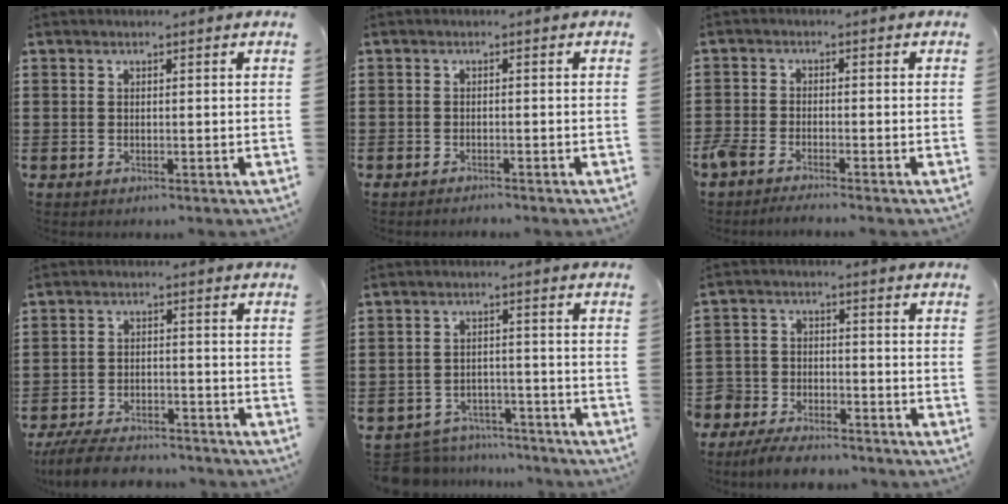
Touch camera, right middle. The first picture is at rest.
{"total": 0.9, "force": [-0.9, 0.0, 0.0], "torque": [-0.002, 0.001, -0.020]}
{"total": 2.7, "force": [-2.6, 0.3, 0.8], "torque": [-0.038, -0.005, -0.060]}
{"total": 6.0, "force": [-5.6, 1.0, 1.7], "torque": [-0.036, 0.005, -0.109]}
{"total": 5.5, "force": [-5.4, 0.8, 0.2], "torque": [-0.010, 0.010, -0.109]}
{"total": 5.5, "force": [-5.3, 1.4, 0.1], "torque": [-0.009, 0.013, -0.110]}